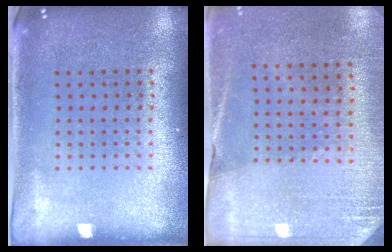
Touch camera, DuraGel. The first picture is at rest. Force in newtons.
{"total": 2.6, "press": 2.4, "slide": 1.0}